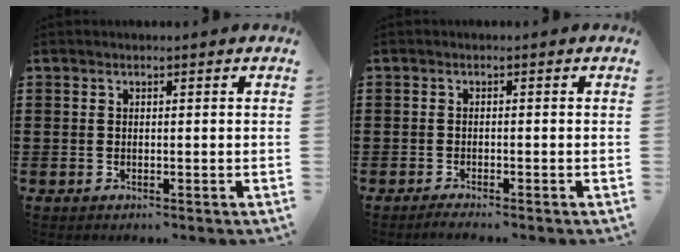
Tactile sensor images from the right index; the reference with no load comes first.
{"total": 1.2, "force": [-1.2, -0.1, 0.2], "torque": [-0.004, -0.003, -0.023]}